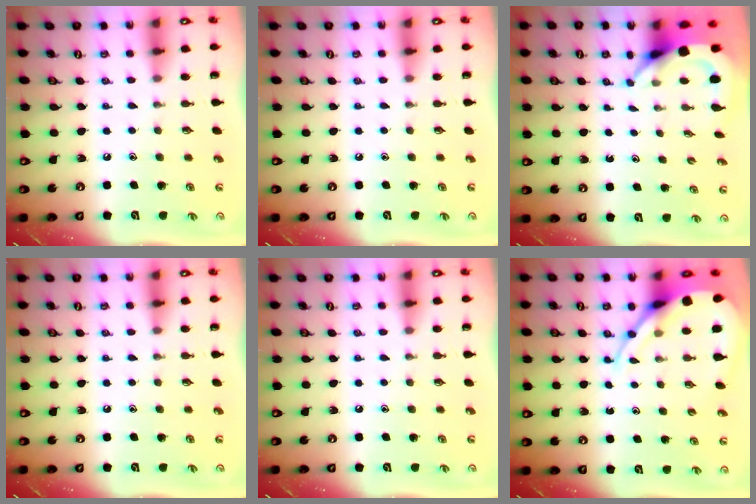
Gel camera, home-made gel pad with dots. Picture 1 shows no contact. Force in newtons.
{"total": 0.0}
{"total": 4.4, "press": 4.3, "slide": 0.5}
{"total": 0.0}
{"total": 0.0}
{"total": 8.8, "press": 8.7, "slide": 0.9}